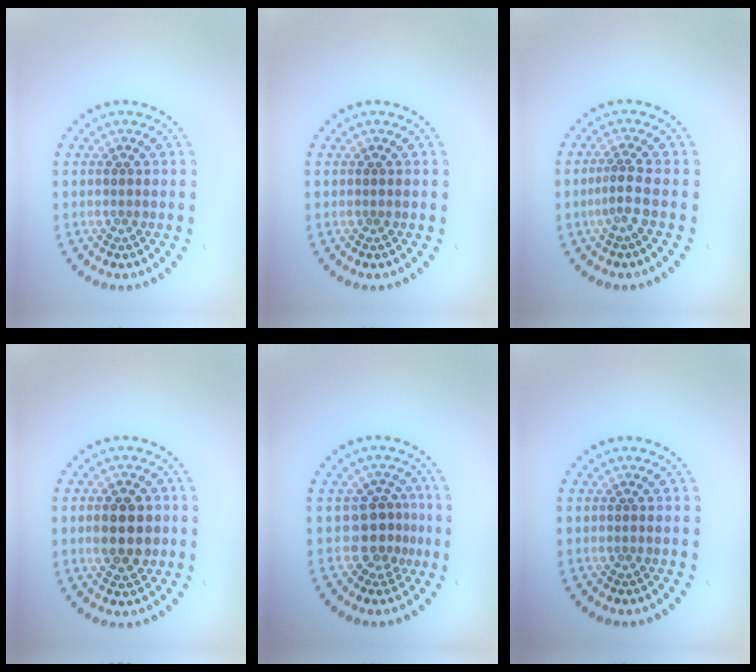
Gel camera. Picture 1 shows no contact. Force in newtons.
{"total": 0.0}
{"total": 1.8, "press": 1.2, "slide": 1.4}
{"total": 4.4, "press": 4.4, "slide": 0.2}
{"total": 2.8, "press": 2.1, "slide": 1.8}
{"total": 0.0}